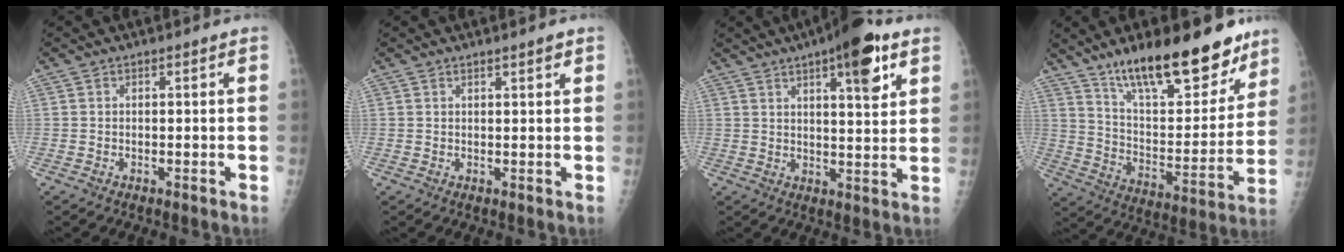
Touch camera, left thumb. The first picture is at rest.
{"total": 1.4, "force": [1.1, 0.3, 0.8], "torque": [-0.010, -0.006, 0.016]}
{"total": 12.1, "force": [6.3, 3.4, 9.7], "torque": [-0.118, -0.024, 0.085]}
{"total": 23.6, "force": [16.8, 7.9, 14.6], "torque": [-0.178, -0.088, 0.272]}